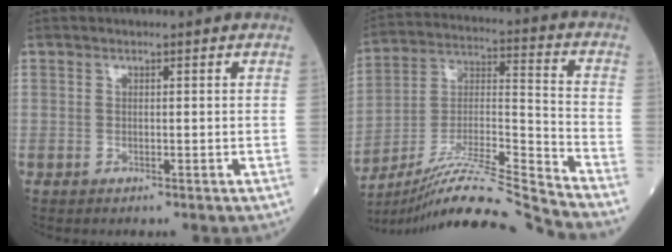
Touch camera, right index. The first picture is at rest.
{"total": 18.3, "force": [-16.7, -2.5, 6.9], "torque": [-0.135, 0.015, -0.295]}